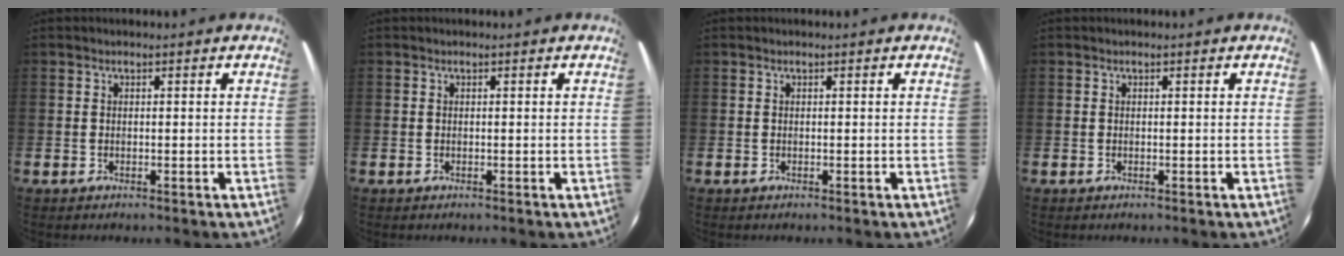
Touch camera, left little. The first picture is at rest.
{"total": 0.0}
{"total": 0.0}
{"total": 0.0}